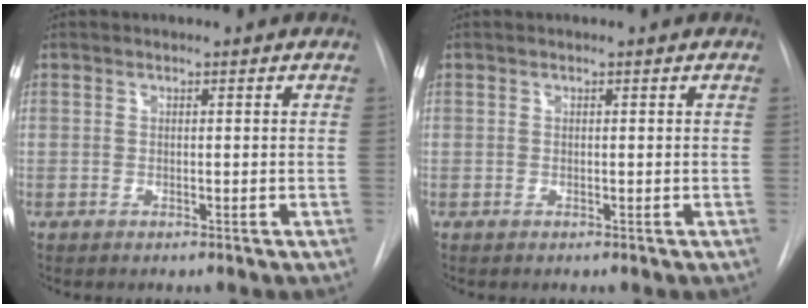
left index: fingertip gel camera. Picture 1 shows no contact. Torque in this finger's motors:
{"motor_torque": [-0.12, 0.13, 0.00, -0.01]}